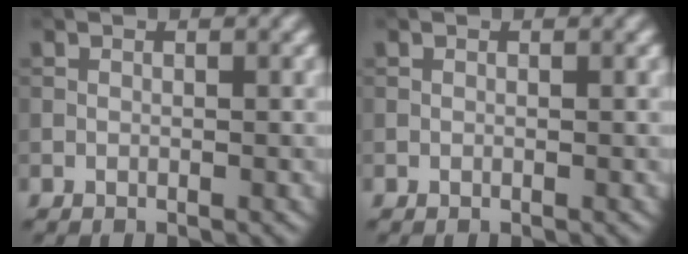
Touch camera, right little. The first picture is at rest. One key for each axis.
{"total": 0.0}